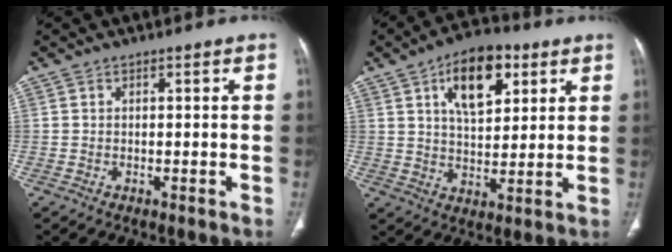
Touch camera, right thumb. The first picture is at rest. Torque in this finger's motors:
{"motor_torque": [0.05, 2.43, -0.15, 0.22, 0.07]}